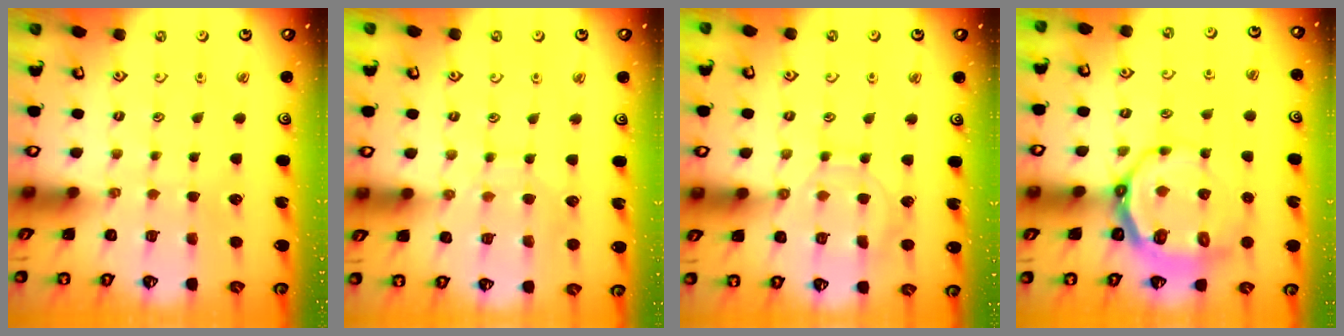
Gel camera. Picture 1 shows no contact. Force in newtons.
{"total": 7.1, "press": 7.0, "slide": 0.6}
{"total": 10.1, "press": 10.0, "slide": 0.9}
{"total": 10.0, "press": 9.2, "slide": 3.8}